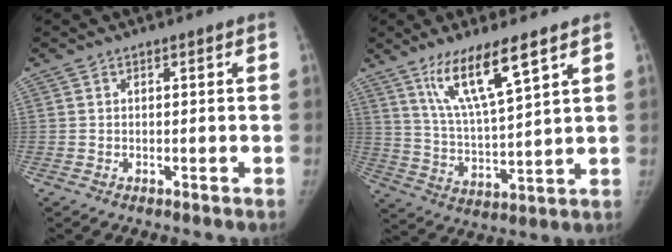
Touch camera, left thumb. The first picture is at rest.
{"total": 12.5, "force": [7.8, 2.0, 9.6], "torque": [-0.174, -0.042, 0.155]}